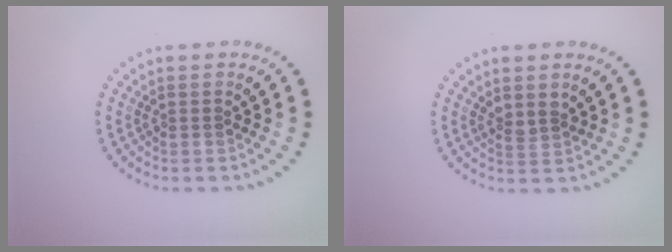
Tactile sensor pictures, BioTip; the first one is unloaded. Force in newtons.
{"total": 1.5, "press": 1.1, "slide": 1.0}